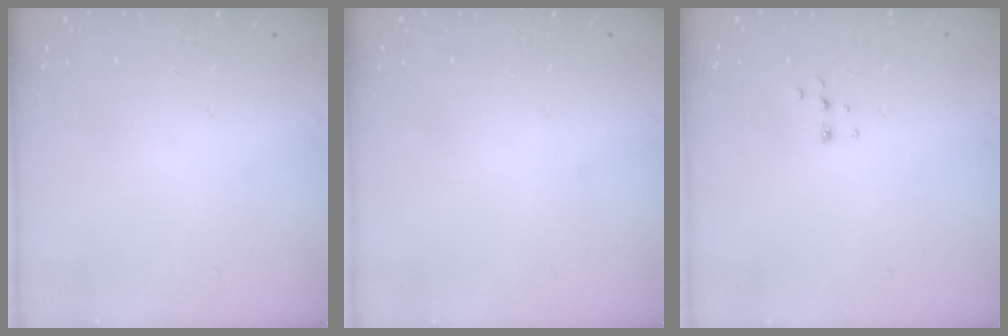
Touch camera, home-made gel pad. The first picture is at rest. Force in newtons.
{"total": 0.0}
{"total": 3.9, "press": 3.9, "slide": 0.6}